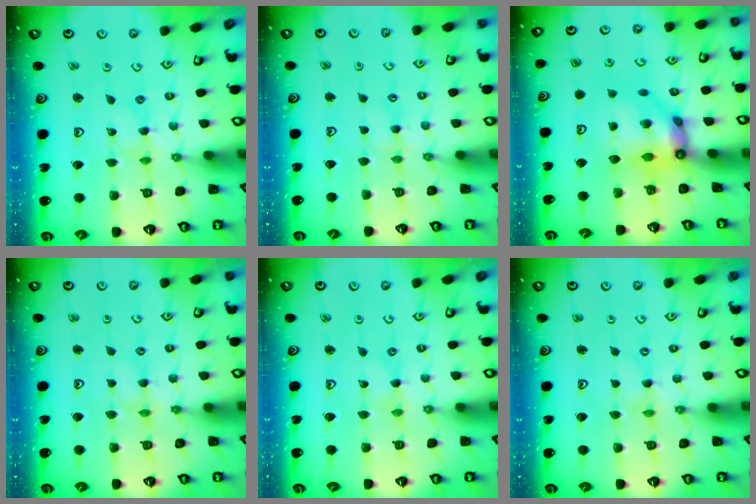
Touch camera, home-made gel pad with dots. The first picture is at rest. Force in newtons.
{"total": 2.6, "press": 2.6, "slide": 0.4}
{"total": 10.2, "press": 10.2, "slide": 1.2}
{"total": 2.1, "press": 2.1, "slide": 0.4}
{"total": 0.0}
{"total": 0.0}